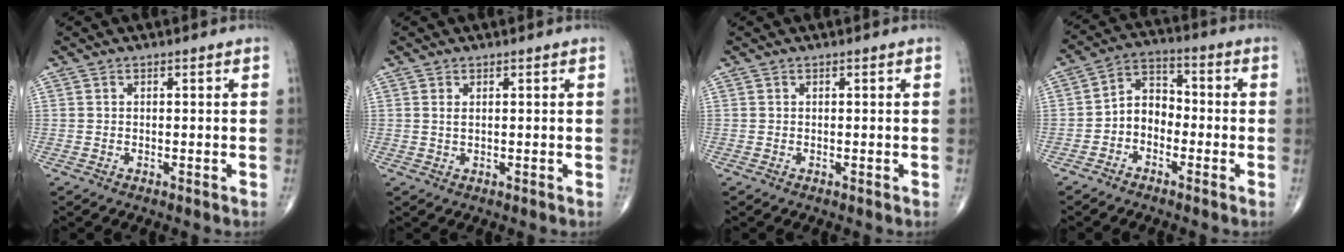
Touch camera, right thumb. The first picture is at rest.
{"total": 1.0, "force": [0.4, 0.4, 0.8], "torque": [-0.014, 0.001, 0.011]}
{"total": 0.0}
{"total": 6.5, "force": [-2.0, 4.9, 3.8], "torque": [-0.041, 0.035, -0.054]}